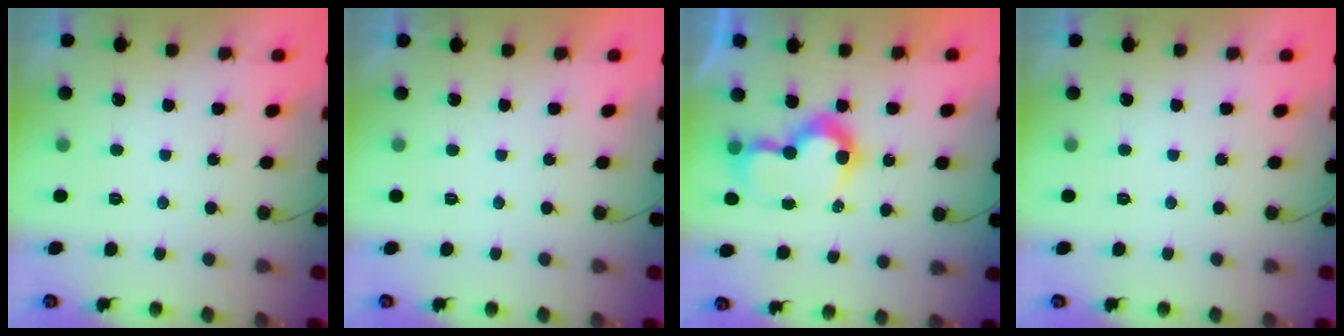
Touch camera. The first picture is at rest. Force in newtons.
{"total": 1.9, "press": 1.9, "slide": 0.1}
{"total": 10.4, "press": 10.4, "slide": 0.5}
{"total": 0.0}